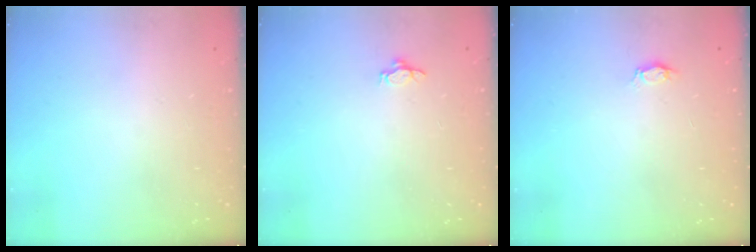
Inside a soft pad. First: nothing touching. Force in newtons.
{"total": 2.7, "press": 2.6, "slide": 1.0}
{"total": 3.0, "press": 2.9, "slide": 0.3}